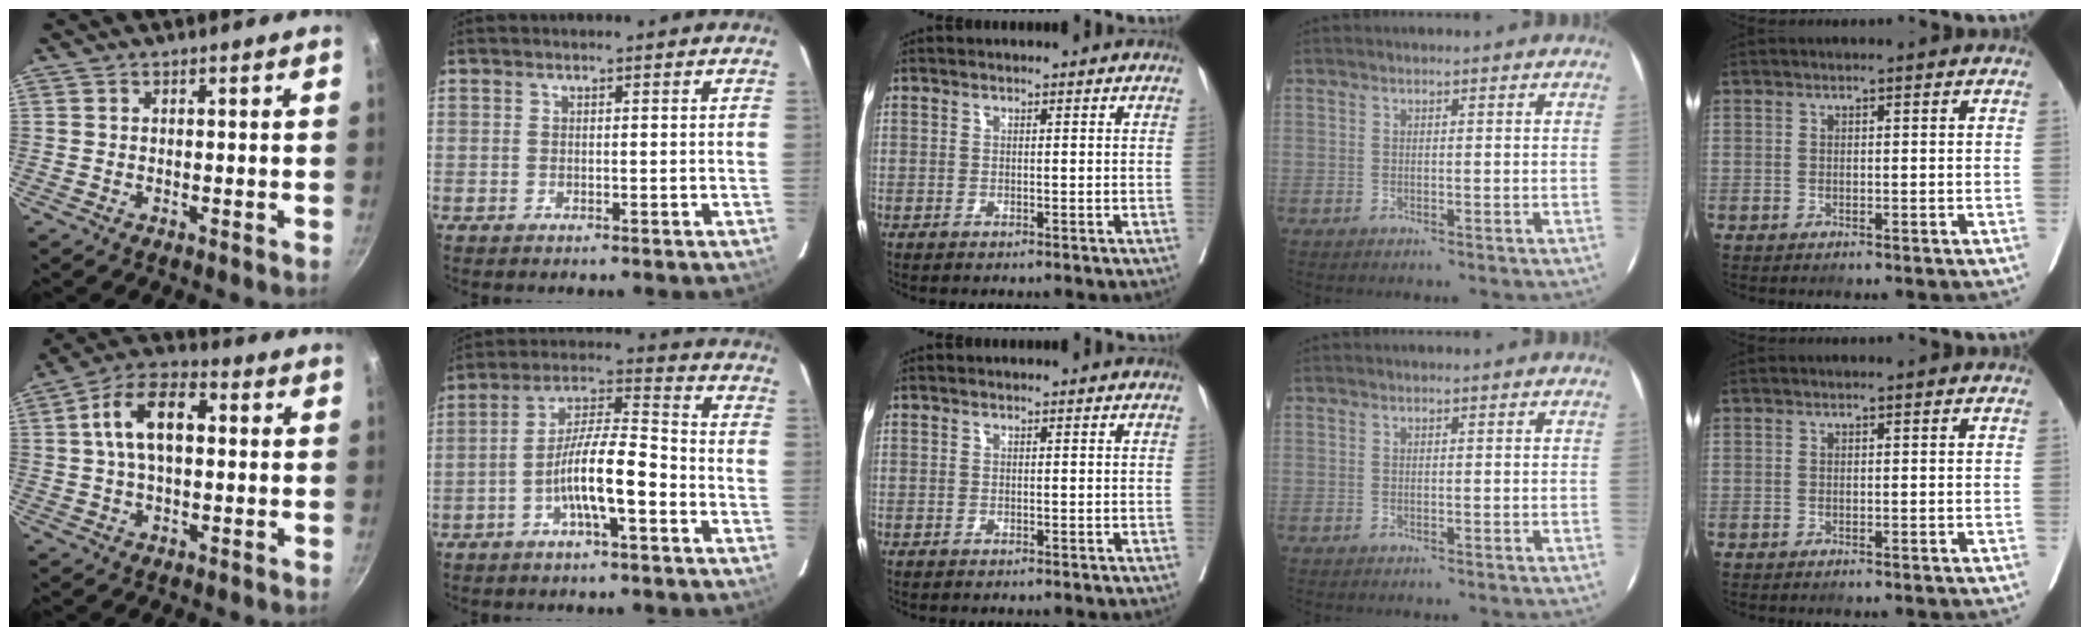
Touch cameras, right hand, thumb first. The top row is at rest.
{"thumb": {"total": 12.0, "force": [1.8, 6.6, 9.8], "torque": [-0.177, 0.027, 0.026]}, "index": {"total": 10.6, "force": [-3.9, 1.7, 9.7], "torque": [-0.180, 0.016, -0.069]}}